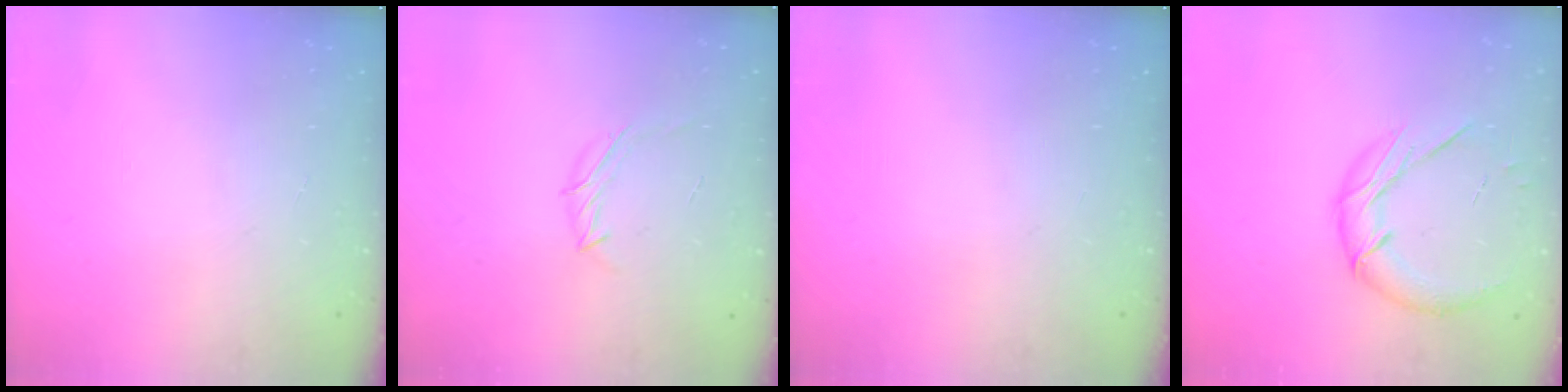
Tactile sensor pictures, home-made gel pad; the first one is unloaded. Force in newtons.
{"total": 6.0, "press": 5.9, "slide": 1.1}
{"total": 0.0}
{"total": 13.0, "press": 12.9, "slide": 1.2}